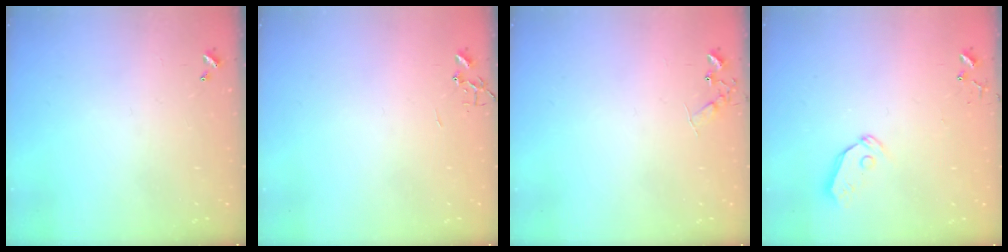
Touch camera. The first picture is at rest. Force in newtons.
{"total": 0.0}
{"total": 7.0, "press": 7.0, "slide": 0.8}
{"total": 6.0, "press": 6.0, "slide": 0.5}